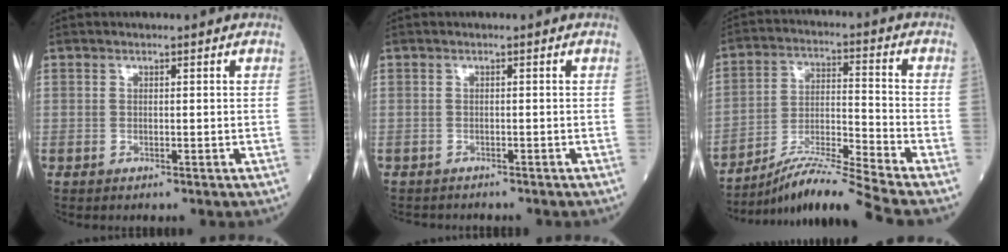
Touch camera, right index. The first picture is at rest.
{"total": 2.3, "force": [-2.1, 1.0, 0.0], "torque": [-0.009, -0.003, -0.035]}
{"total": 11.8, "force": [-10.5, -3.1, 4.5], "torque": [-0.084, -0.004, -0.188]}